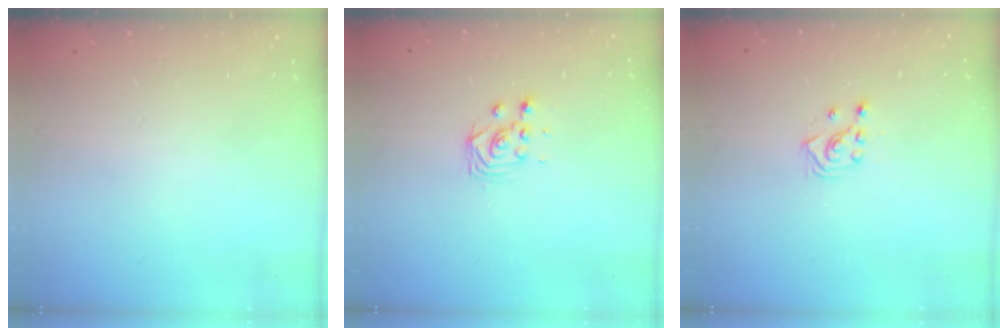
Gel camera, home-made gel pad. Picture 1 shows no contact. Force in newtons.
{"total": 2.9, "press": 2.9, "slide": 0.4}
{"total": 2.9, "press": 2.7, "slide": 1.0}